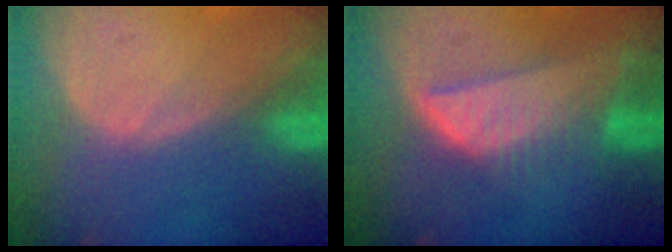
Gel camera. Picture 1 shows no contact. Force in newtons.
{"total": 7.9, "press": 7.0, "slide": 3.7}